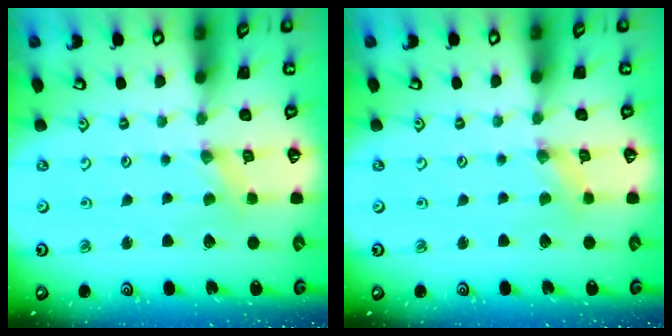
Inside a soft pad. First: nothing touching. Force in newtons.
{"total": 1.3, "press": 1.3, "slide": 0.2}